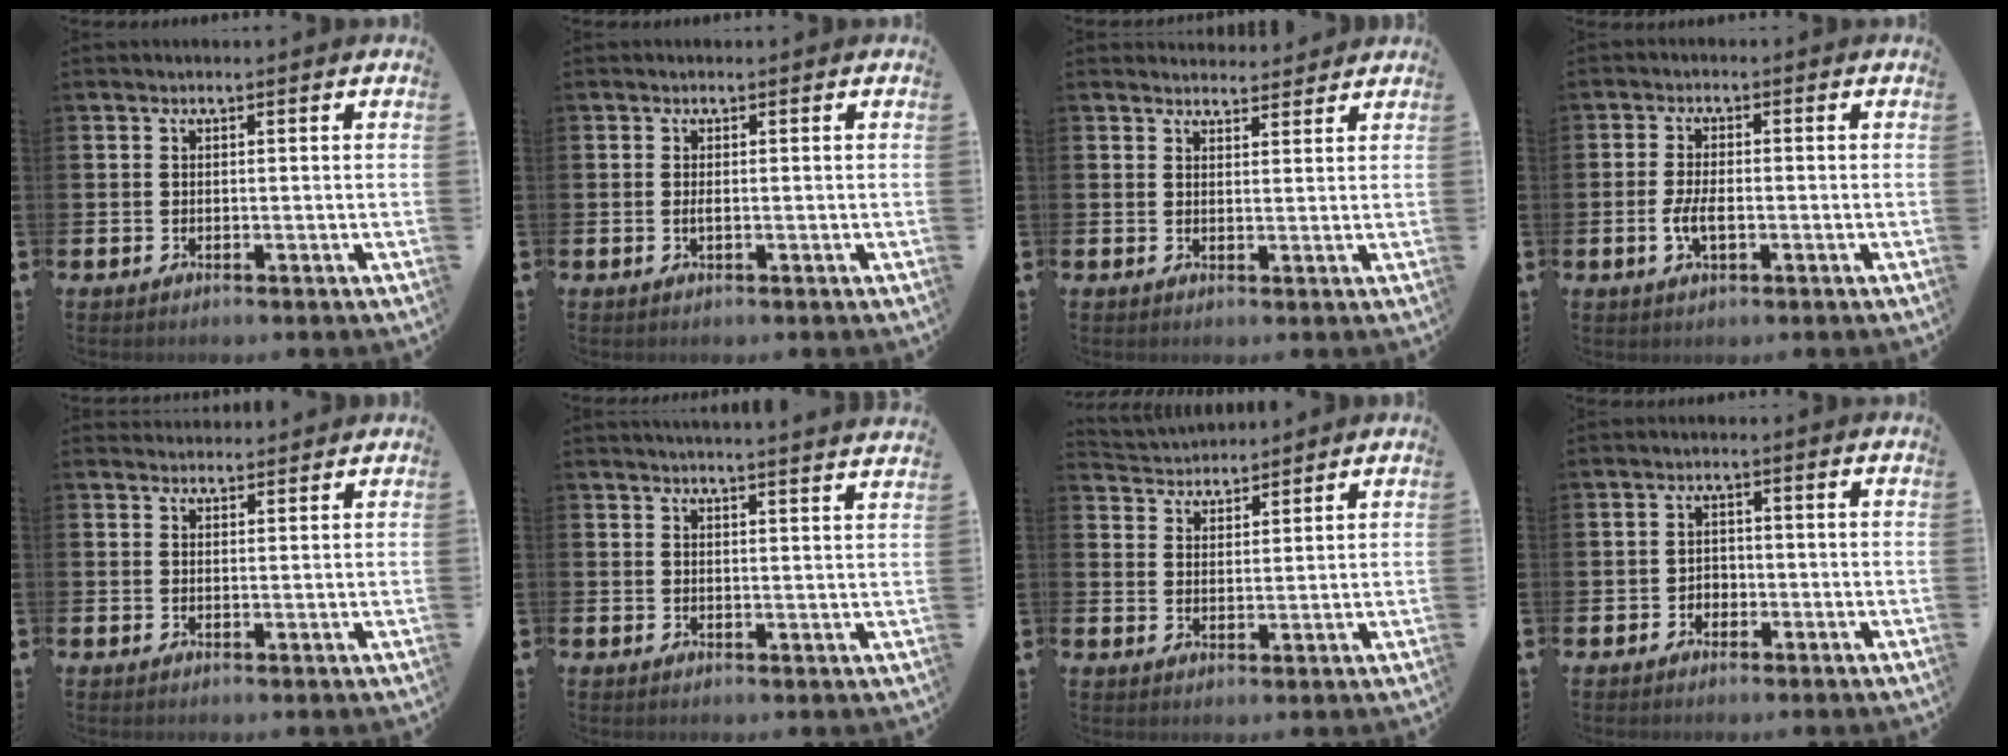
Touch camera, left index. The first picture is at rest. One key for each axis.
{"total": 0.7, "fx": -0.1, "fy": 0.1, "fz": 0.7, "tx": -0.016, "ty": 0.001, "tz": -0.001}
{"total": 2.8, "fx": 2.7, "fy": 0.6, "fz": -0.1, "tx": 0.010, "ty": -0.018, "tz": 0.047}
{"total": 3.4, "fx": -0.7, "fy": 1.5, "fz": 3.0, "tx": -0.056, "ty": -0.001, "tz": -0.016}
{"total": 2.2, "fx": 2.1, "fy": 0.6, "fz": -0.1, "tx": 0.008, "ty": -0.010, "tz": 0.037}
{"total": 3.4, "fx": 3.3, "fy": -0.7, "fz": -0.1, "tx": -0.001, "ty": -0.024, "tz": 0.059}
{"total": 3.7, "fx": 3.5, "fy": 0.8, "fz": -0.6, "tx": -0.008, "ty": -0.017, "tz": 0.065}
{"total": 1.8, "fx": -0.9, "fy": 1.5, "fz": 0.4, "tx": -0.007, "ty": 0.003, "tz": -0.022}